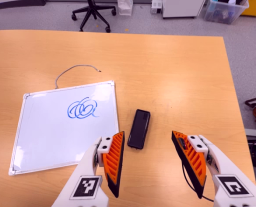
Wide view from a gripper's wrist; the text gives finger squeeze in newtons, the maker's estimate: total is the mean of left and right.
{"total": 0.0}